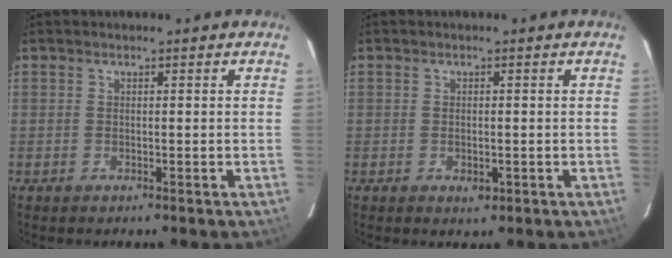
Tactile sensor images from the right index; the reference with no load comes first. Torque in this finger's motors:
{"motor_torque": [0.10, -0.15, -0.05, 0.01]}